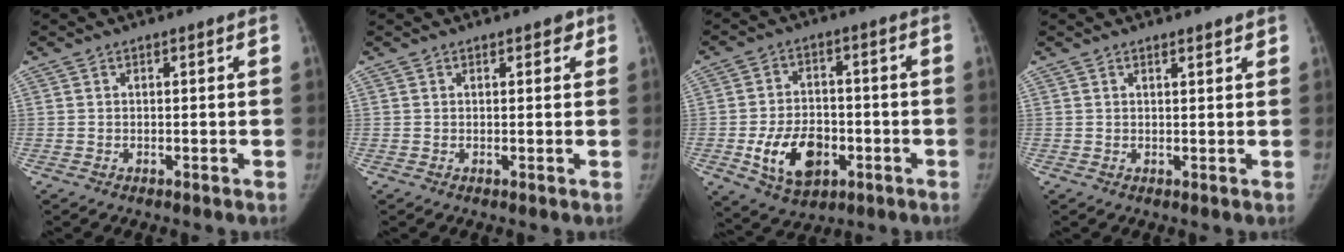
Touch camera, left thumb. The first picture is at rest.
{"total": 1.6, "force": [1.0, 0.9, 0.9], "torque": [0.004, -0.002, 0.008]}
{"total": 12.1, "force": [-3.7, 8.1, 8.1], "torque": [-0.117, 0.011, -0.053]}
{"total": 1.5, "force": [1.3, 0.4, 0.7], "torque": [-0.009, -0.008, 0.020]}